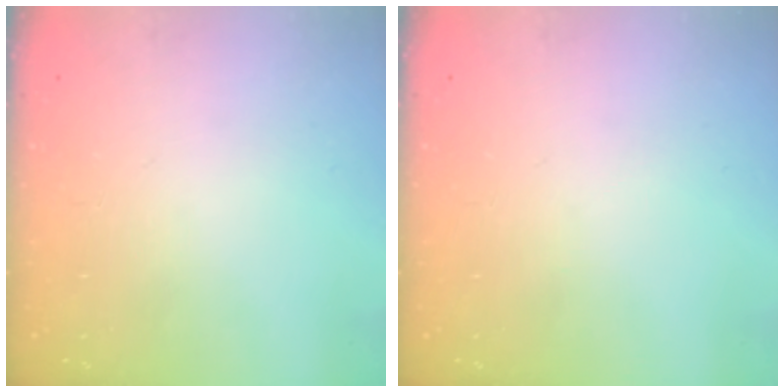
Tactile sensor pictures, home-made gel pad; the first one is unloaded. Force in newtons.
{"total": 0.0}